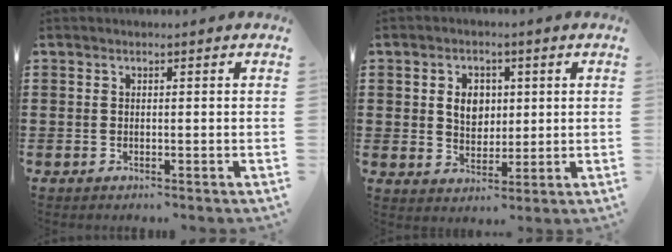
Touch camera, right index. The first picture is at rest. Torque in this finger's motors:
{"motor_torque": [0.08, 0.01, 0.17, 0.10]}